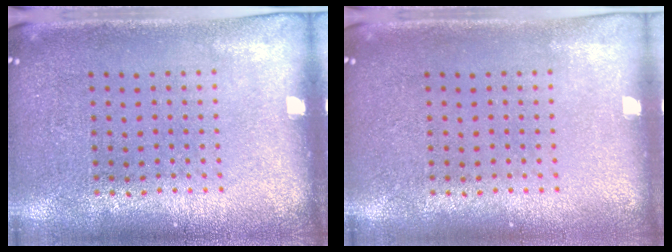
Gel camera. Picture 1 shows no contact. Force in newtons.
{"total": 0.0}